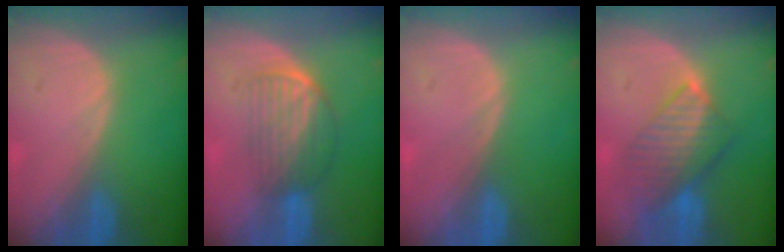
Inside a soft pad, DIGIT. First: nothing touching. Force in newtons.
{"total": 7.0, "press": 5.9, "slide": 3.7}
{"total": 0.0}
{"total": 8.1, "press": 7.1, "slide": 3.9}